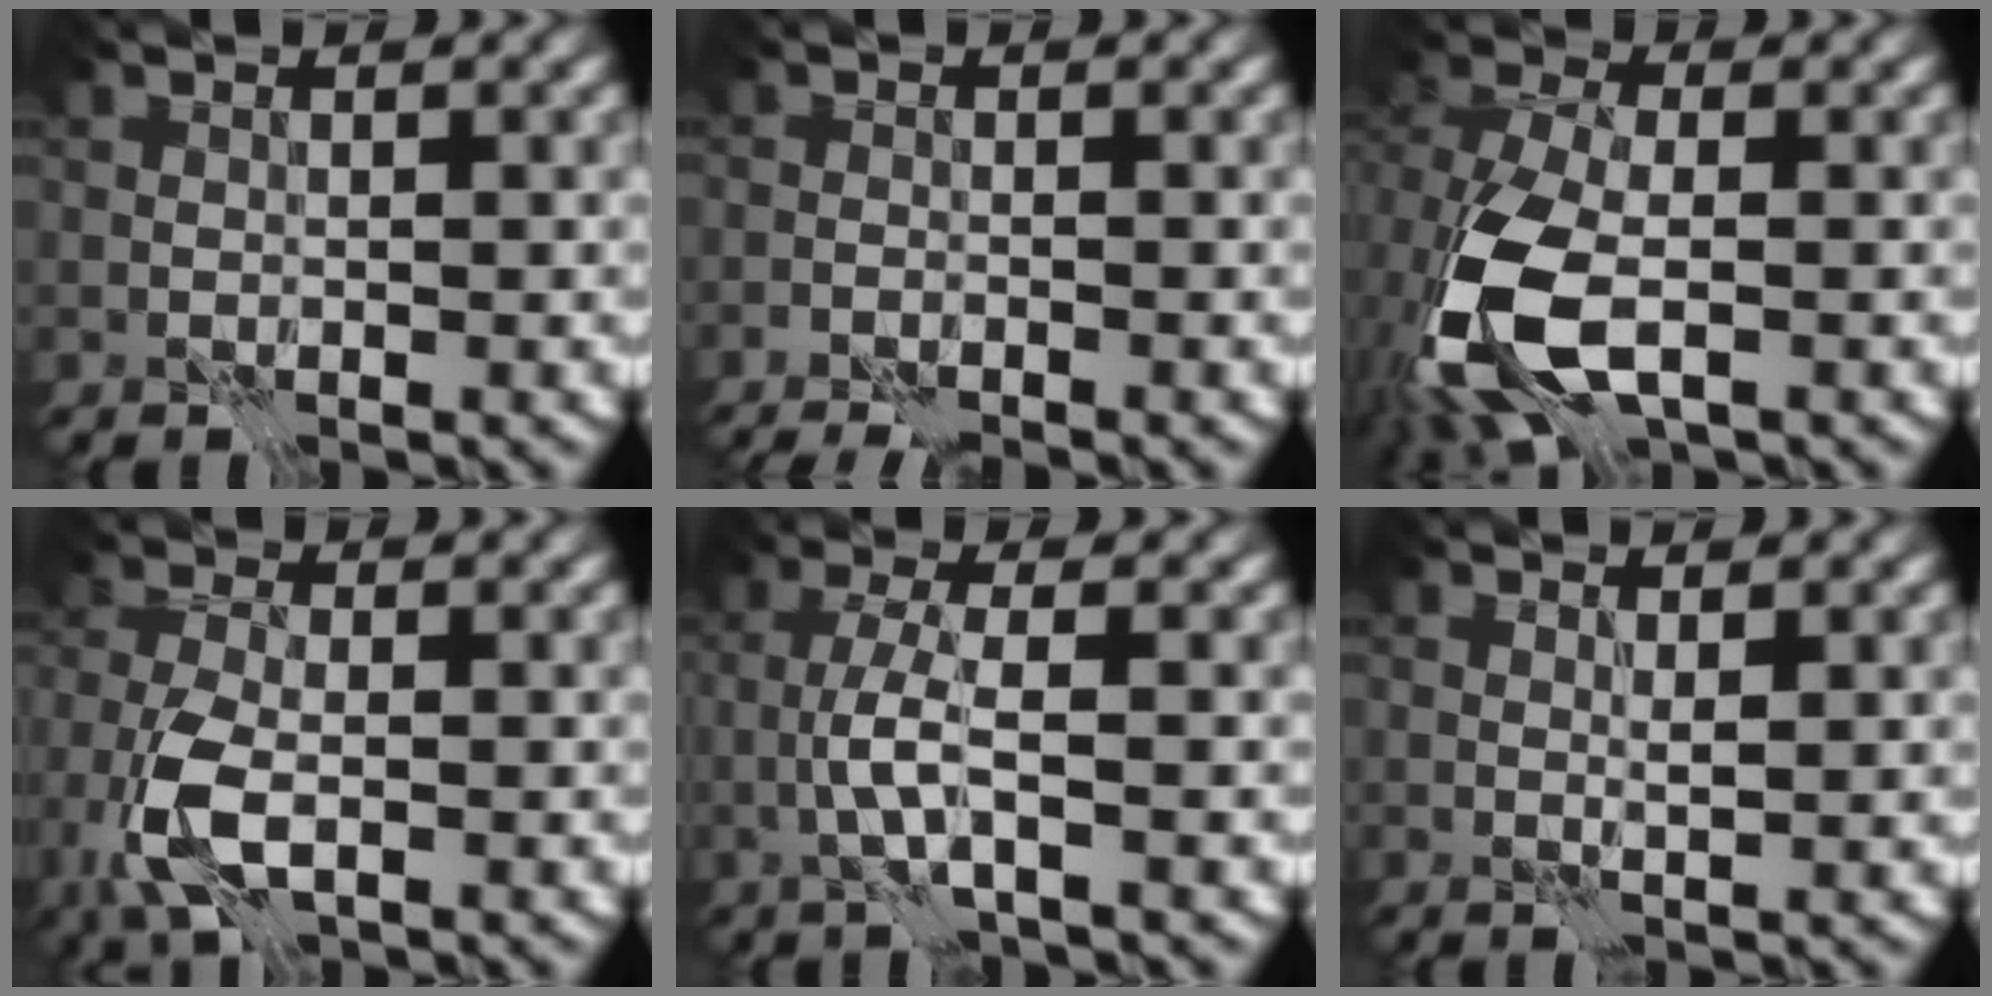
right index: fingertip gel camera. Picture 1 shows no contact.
{"total": 1.7, "force": [-1.4, -0.5, 0.7], "torque": [-0.009, 0.001, -0.025]}
{"total": 9.2, "force": [-3.1, 5.2, 7.0], "torque": [-0.172, -0.018, -0.067]}
{"total": 5.6, "force": [-1.9, 2.9, 4.5], "torque": [-0.112, -0.010, -0.041]}
{"total": 3.0, "force": [-0.9, 0.1, 2.9], "torque": [-0.062, 0.010, -0.026]}
{"total": 0.8, "force": [0.5, -0.5, 0.5], "torque": [-0.008, 0.002, 0.005]}